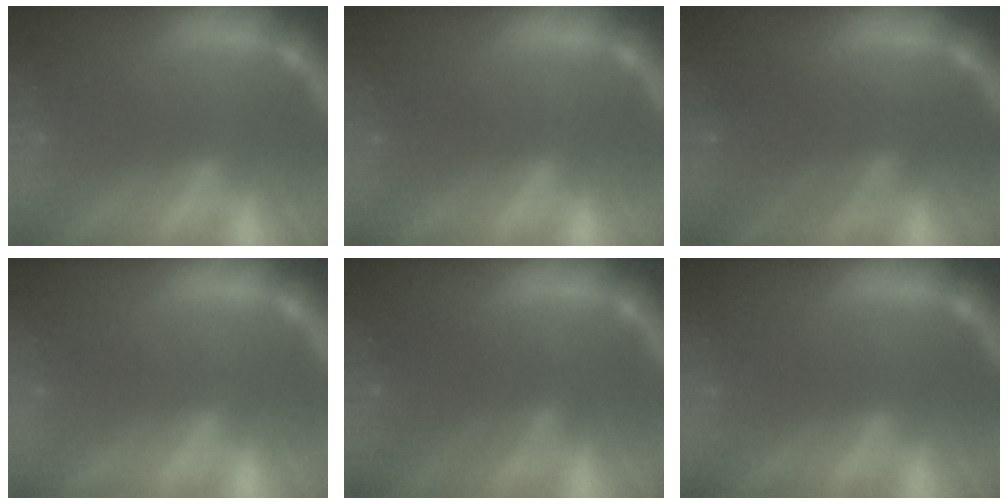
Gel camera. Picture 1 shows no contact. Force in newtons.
{"total": 1.0}
{"total": 5.0}
{"total": 1.0}
{"total": 4.1}
{"total": 0.0}